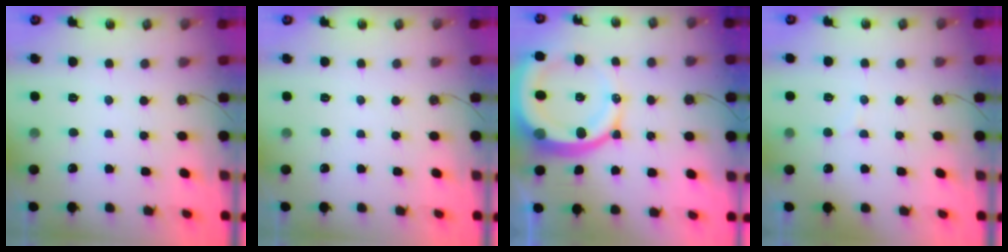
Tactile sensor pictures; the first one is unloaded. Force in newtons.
{"total": 0.0}
{"total": 17.7, "press": 17.6, "slide": 2.0}
{"total": 5.4, "press": 5.2, "slide": 1.2}